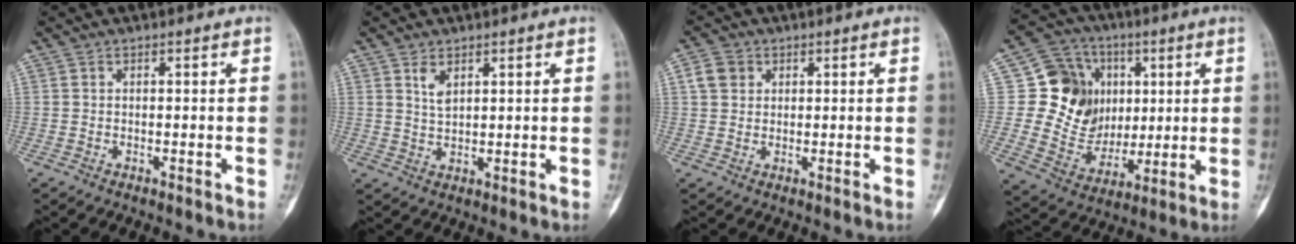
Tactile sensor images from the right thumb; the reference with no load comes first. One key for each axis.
{"total": 2.9, "fx": 1.7, "fy": 1.5, "fz": 1.8, "tx": -0.028, "ty": -0.009, "tz": 0.037}
{"total": 3.9, "fx": 1.3, "fy": 3.3, "fz": 1.6, "tx": -0.016, "ty": 0.001, "tz": 0.025}
{"total": 17.1, "fx": 3.1, "fy": 14.7, "fz": 8.2, "tx": -0.090, "ty": 0.000, "tz": 0.065}